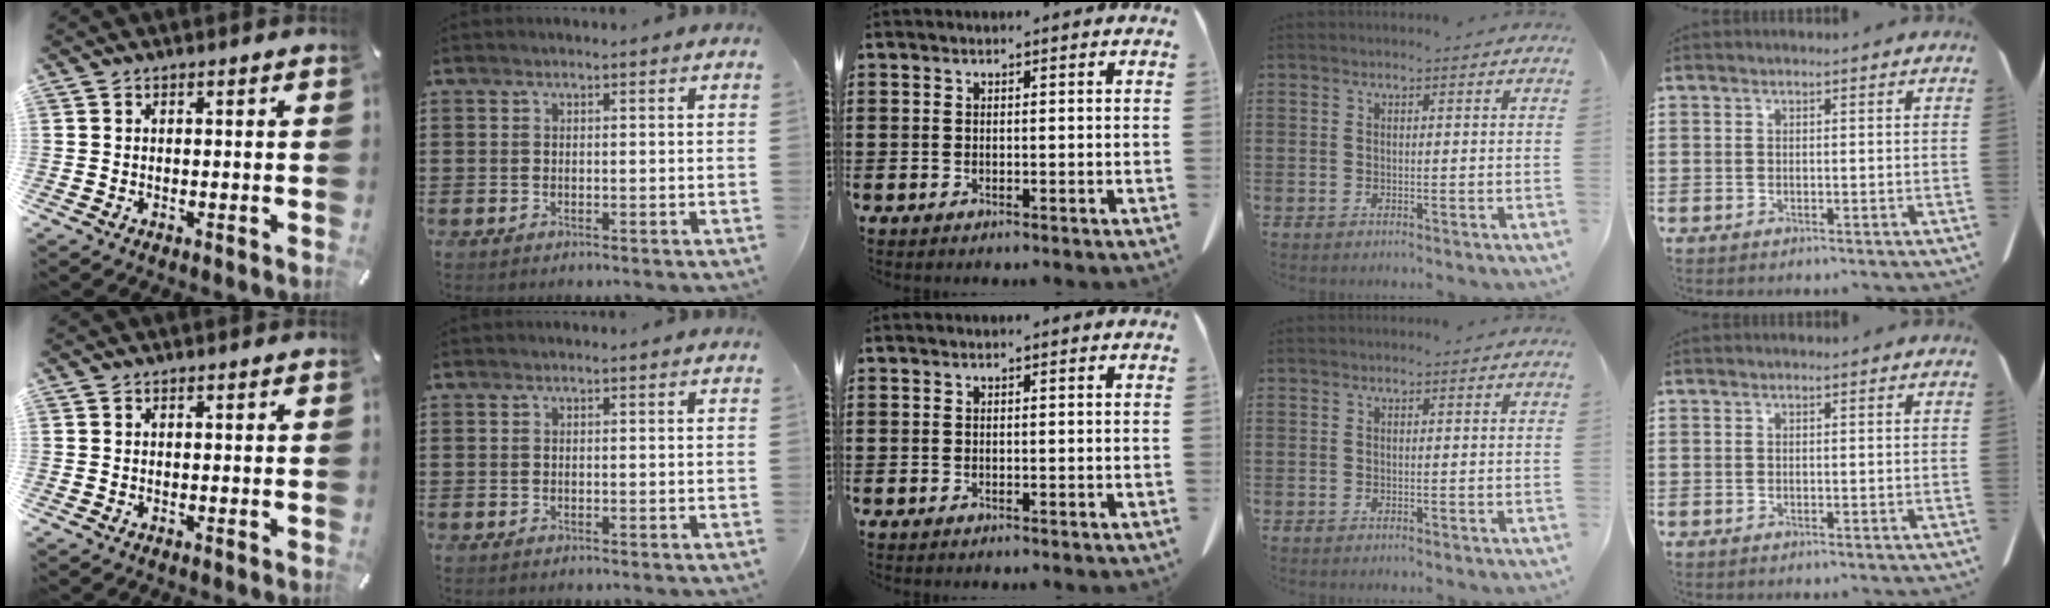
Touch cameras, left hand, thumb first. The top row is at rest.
{}